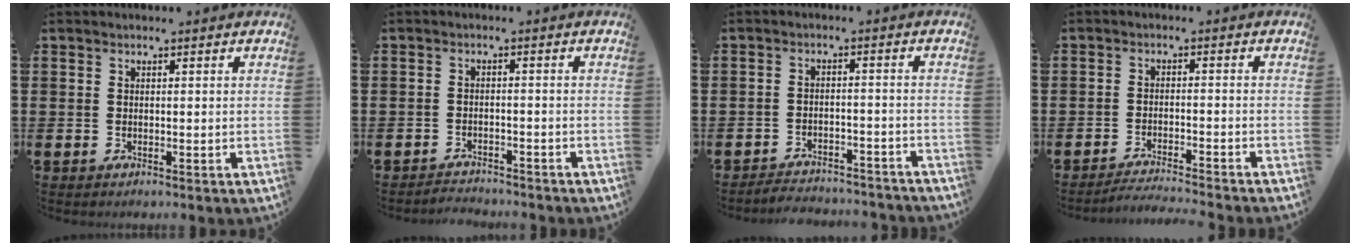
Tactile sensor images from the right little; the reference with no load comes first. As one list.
[{"total": 2.0, "force": [-1.9, 0.1, -0.3], "torque": [-0.002, 0.004, -0.043]}, {"total": 3.0, "force": [-3.0, 0.2, -0.2], "torque": [-0.003, 0.004, -0.065]}, {"total": 2.3, "force": [-2.3, -0.4, 0.3], "torque": [-0.005, 0.003, -0.047]}]